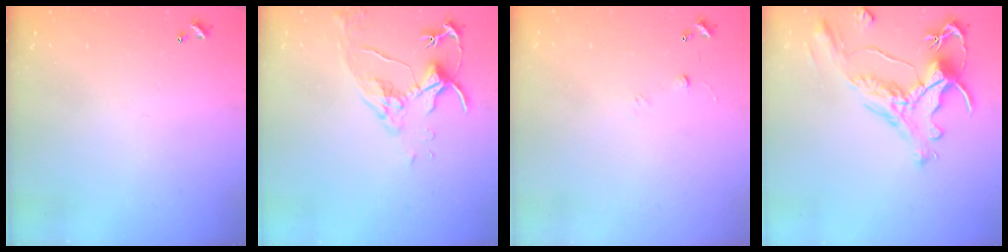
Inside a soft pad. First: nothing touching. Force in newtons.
{"total": 5.6, "press": 5.6, "slide": 0.6}
{"total": 6.6, "press": 6.6, "slide": 0.6}
{"total": 1.5, "press": 0.7, "slide": 1.3}